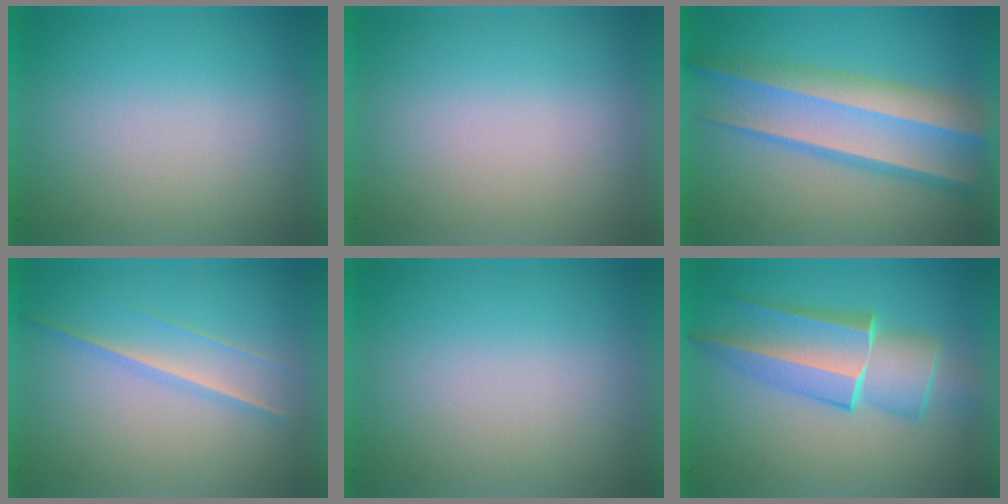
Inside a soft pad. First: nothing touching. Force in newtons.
{"total": 0.0}
{"total": 6.3}
{"total": 1.3}
{"total": 0.0}
{"total": 5.8}